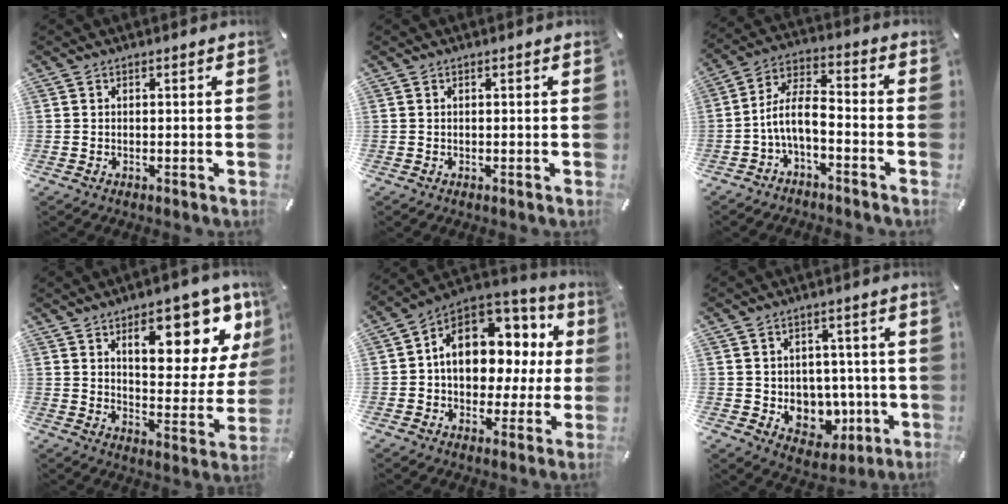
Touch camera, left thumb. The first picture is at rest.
{"total": 0.0}
{"total": 8.2, "force": [-3.6, 3.7, 6.4], "torque": [-0.135, 0.003, -0.068]}
{"total": 16.7, "force": [9.4, 7.2, 11.8], "torque": [-0.147, -0.055, 0.148]}
{"total": 13.1, "force": [3.0, 9.9, 8.0], "torque": [-0.122, -0.021, 0.059]}
{"total": 7.9, "force": [0.3, 7.5, 2.5], "torque": [-0.026, -0.010, 0.017]}